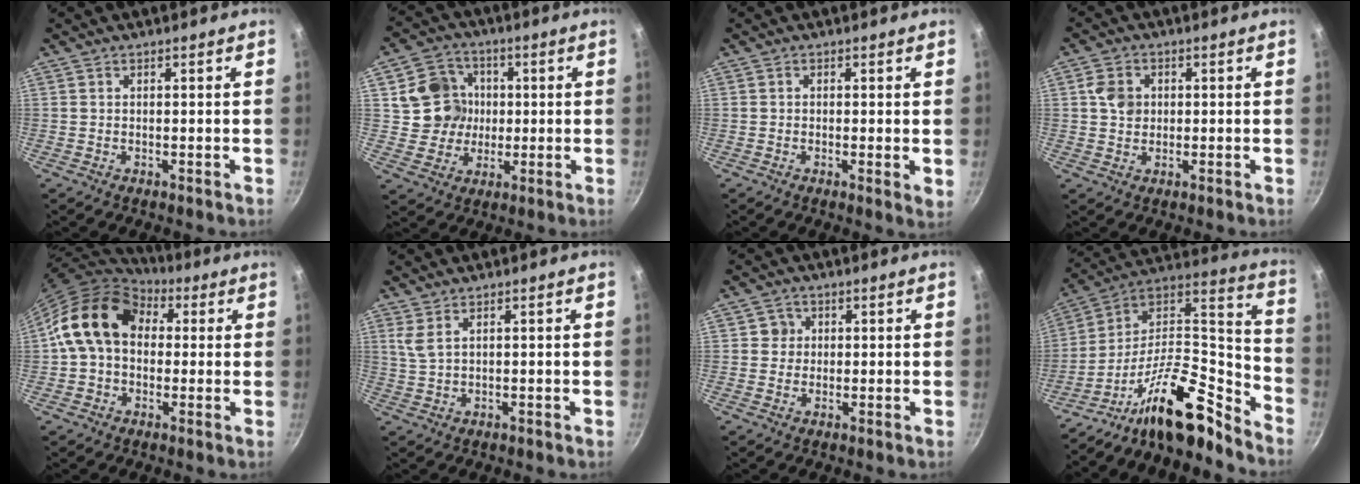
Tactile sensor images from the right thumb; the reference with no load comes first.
{"total": 10.4, "force": [1.5, 9.7, 3.4], "torque": [-0.030, 0.009, 0.025]}
{"total": 2.3, "force": [0.0, 0.4, 2.3], "torque": [-0.034, -0.007, -0.005]}
{"total": 4.3, "force": [0.6, 3.6, 2.3], "torque": [-0.028, 0.003, 0.003]}
{"total": 15.5, "force": [2.5, 11.6, 10.1], "torque": [-0.153, 0.033, 0.028]}
{"total": 2.4, "force": [0.9, 0.6, 2.1], "torque": [-0.049, -0.002, 0.022]}
{"total": 2.7, "force": [0.5, 2.6, 0.4], "torque": [0.012, 0.004, 0.003]}
{"total": 21.1, "force": [-15.4, 6.6, 12.8], "torque": [-0.154, 0.114, -0.285]}